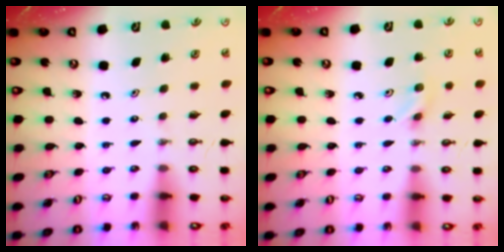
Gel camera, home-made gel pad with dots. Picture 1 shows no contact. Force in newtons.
{"total": 4.2, "press": 4.1, "slide": 0.9}